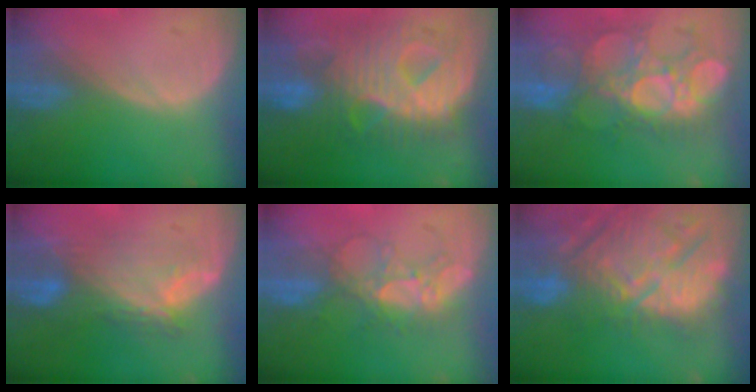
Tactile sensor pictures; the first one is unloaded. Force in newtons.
{"total": 12.3, "press": 12.2, "slide": 1.3}
{"total": 9.9, "press": 9.9, "slide": 1.0}
{"total": 7.8, "press": 7.4, "slide": 2.7}
{"total": 6.0, "press": 5.8, "slide": 1.6}
{"total": 14.5, "press": 12.7, "slide": 7.1}